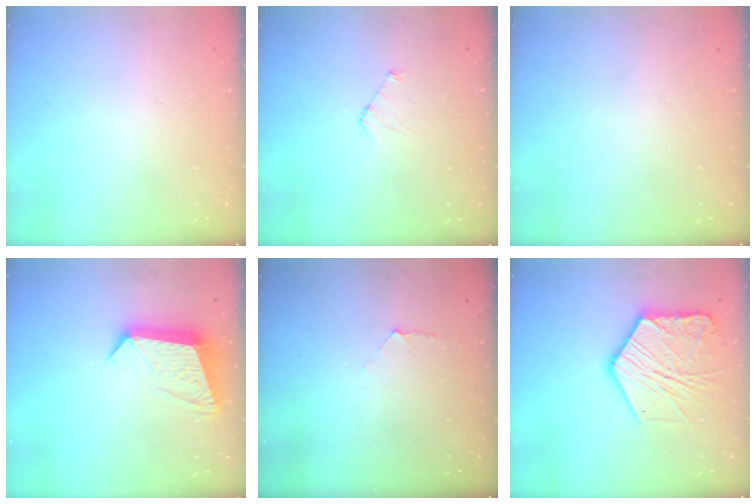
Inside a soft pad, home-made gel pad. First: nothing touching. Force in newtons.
{"total": 3.7, "press": 3.6, "slide": 0.3}
{"total": 0.0}
{"total": 12.0, "press": 11.9, "slide": 1.1}
{"total": 3.8, "press": 3.8, "slide": 0.4}
{"total": 17.1, "press": 17.0, "slide": 1.7}